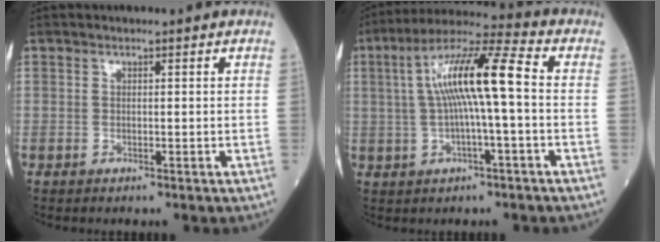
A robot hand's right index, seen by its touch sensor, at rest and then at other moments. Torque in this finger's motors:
{"motor_torque": [1.44, 0.70, 0.78, 0.21]}